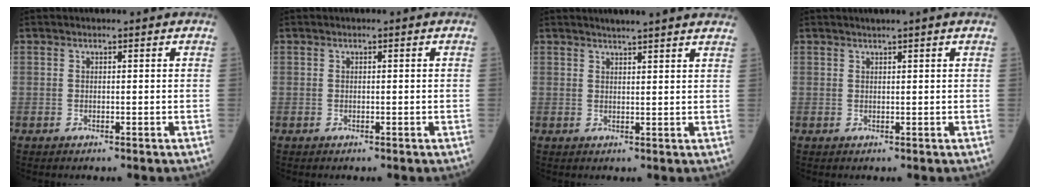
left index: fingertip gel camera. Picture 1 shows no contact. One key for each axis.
{"total": 0.0}
{"total": 9.8, "fx": 8.8, "fy": 0.4, "fz": 4.2, "tx": -0.054, "ty": 0.018, "tz": 0.095}
{"total": 1.7, "fx": 1.4, "fy": -0.4, "fz": 0.8, "tx": -0.011, "ty": 0.007, "tz": 0.029}